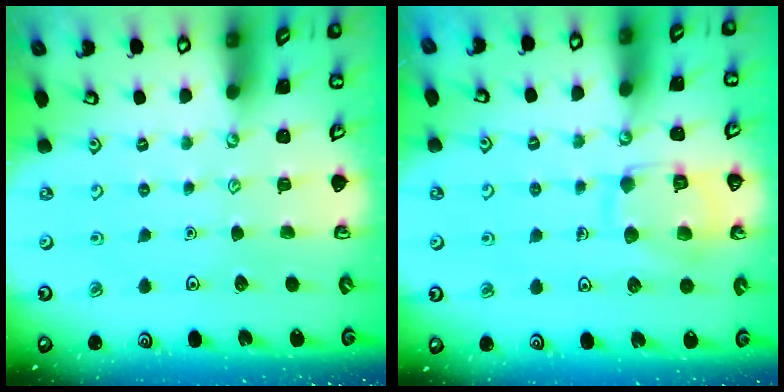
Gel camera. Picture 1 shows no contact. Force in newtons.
{"total": 11.9, "press": 11.9, "slide": 0.9}